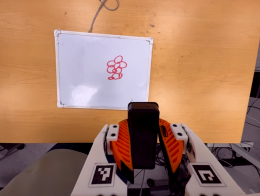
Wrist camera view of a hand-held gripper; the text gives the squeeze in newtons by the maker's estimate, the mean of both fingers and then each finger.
{"total": 8.9, "left": 6.9, "right": 10.9}